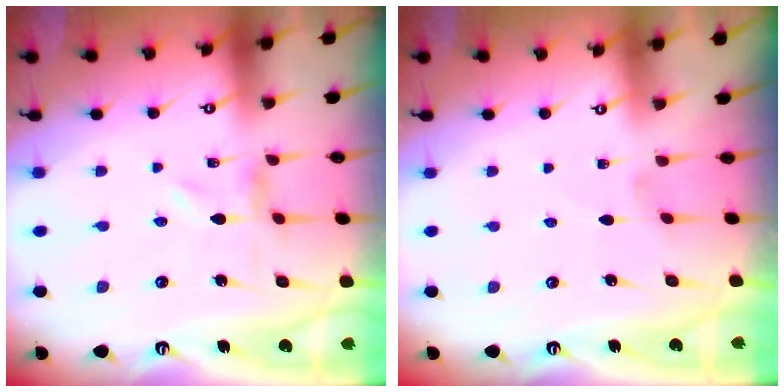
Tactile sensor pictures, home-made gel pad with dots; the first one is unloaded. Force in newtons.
{"total": 0.0}